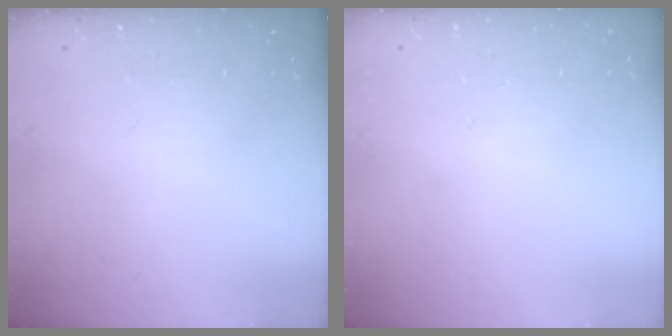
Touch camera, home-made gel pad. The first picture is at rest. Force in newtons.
{"total": 0.0}